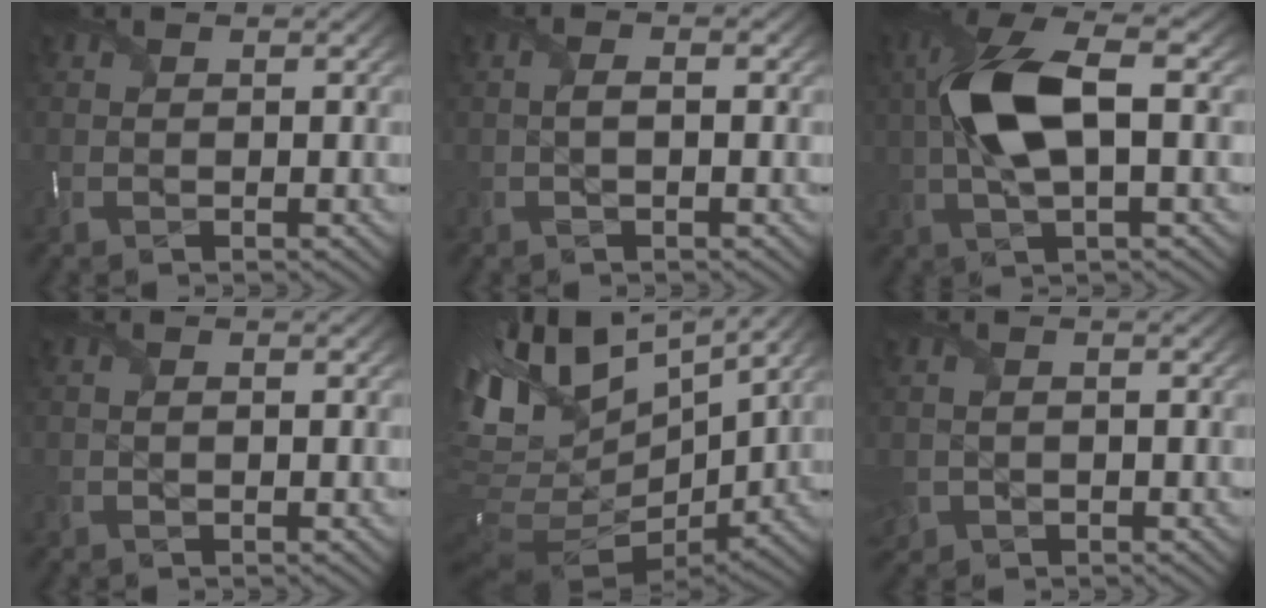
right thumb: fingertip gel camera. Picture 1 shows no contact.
{"total": 1.7, "force": [-0.2, 0.5, 1.6], "torque": [-0.037, 0.000, -0.005]}
{"total": 11.4, "force": [1.2, 4.5, 10.4], "torque": [-0.230, 0.015, 0.020]}
{"total": 0.9, "force": [-0.2, 0.4, 0.8], "torque": [-0.017, -0.002, -0.001]}
{"total": 15.0, "force": [5.2, 7.6, 11.8], "torque": [-0.240, 0.016, 0.118]}
{"total": 1.9, "force": [-0.7, 1.6, 0.7], "torque": [-0.020, -0.008, -0.012]}